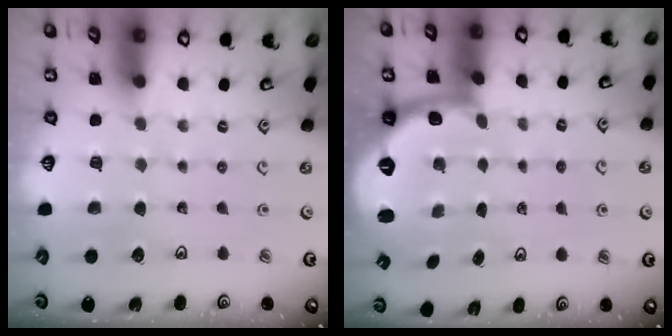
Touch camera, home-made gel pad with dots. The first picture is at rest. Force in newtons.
{"total": 2.8, "press": 1.8, "slide": 2.1}